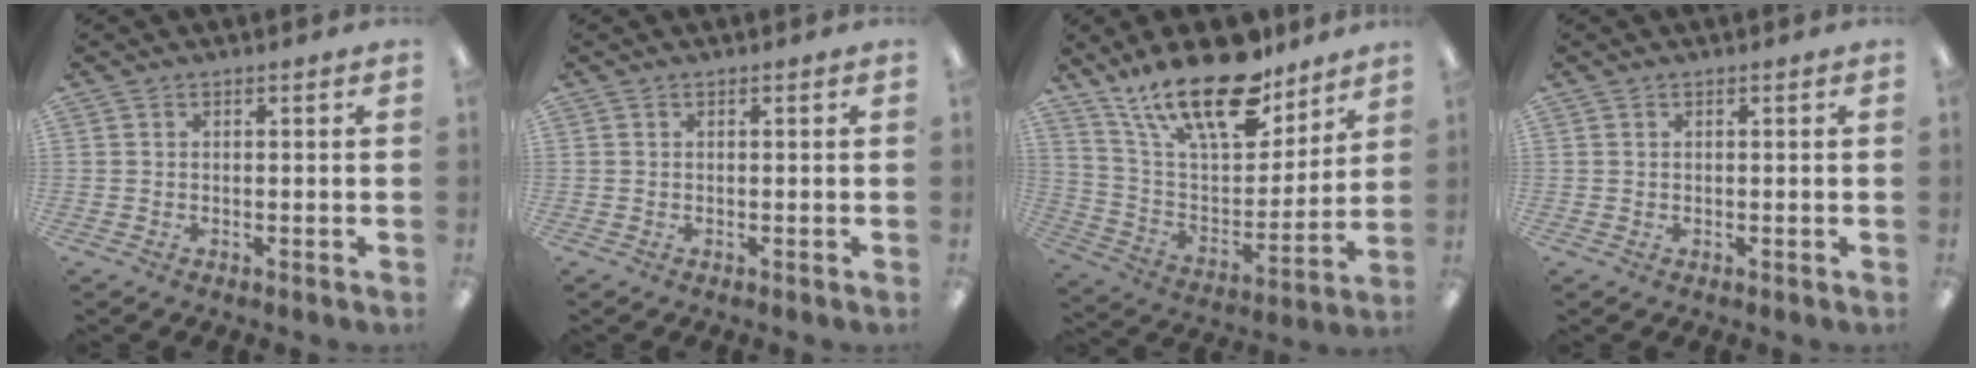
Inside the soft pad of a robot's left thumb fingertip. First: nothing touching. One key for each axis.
{"total": 0.0}
{"total": 22.9, "fx": 16.4, "fy": 9.0, "fz": 13.2, "tx": -0.243, "ty": -0.095, "tz": 0.285}
{"total": 0.0}